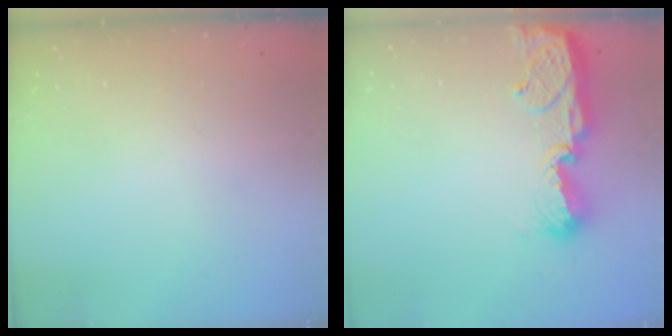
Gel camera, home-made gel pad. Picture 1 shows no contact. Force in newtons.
{"total": 11.6, "press": 11.5, "slide": 1.1}